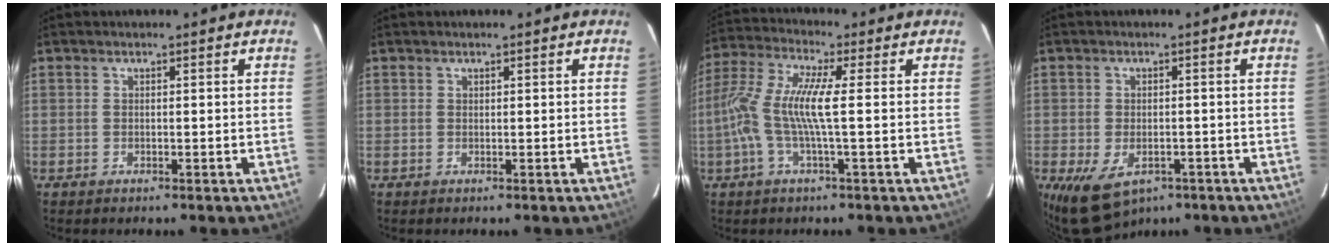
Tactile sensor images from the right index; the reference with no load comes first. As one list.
[{"total": 0.0}, {"total": 10.0, "force": [-1.2, 0.3, 9.9], "torque": [-0.204, 0.004, -0.029]}, {"total": 8.8, "force": [-4.5, 5.3, 5.4], "torque": [-0.108, -0.030, -0.062]}]